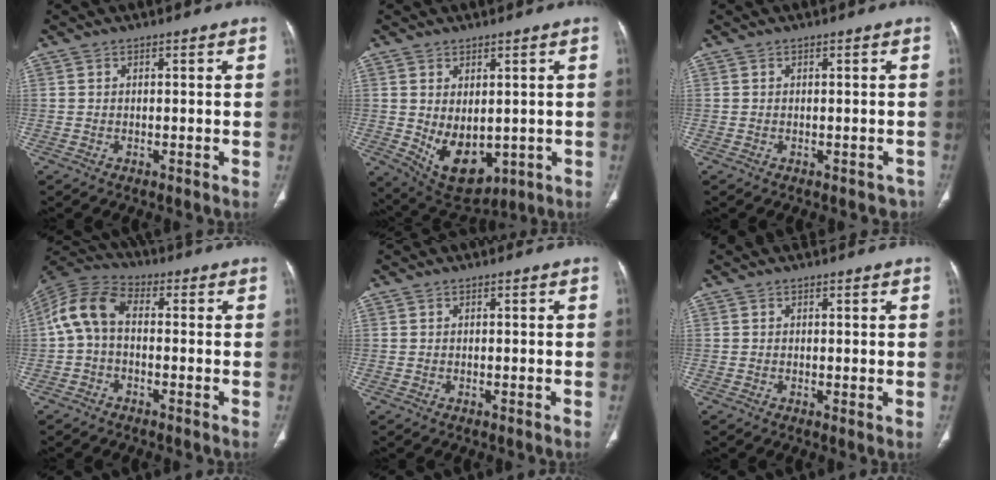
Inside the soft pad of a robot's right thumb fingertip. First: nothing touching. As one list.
[{"total": 10.5, "force": [-0.9, 6.5, 8.2], "torque": [-0.114, -0.010, 0.016]}, {"total": 1.7, "force": [-1.0, 1.3, 0.3], "torque": [0.011, 0.009, -0.013]}, {"total": 9.0, "force": [-0.2, 5.5, 7.1], "torque": [-0.139, 0.028, -0.018]}, {"total": 0.0}, {"total": 0.6, "force": [0.2, 0.3, 0.5], "torque": [-0.013, -0.004, 0.002]}]